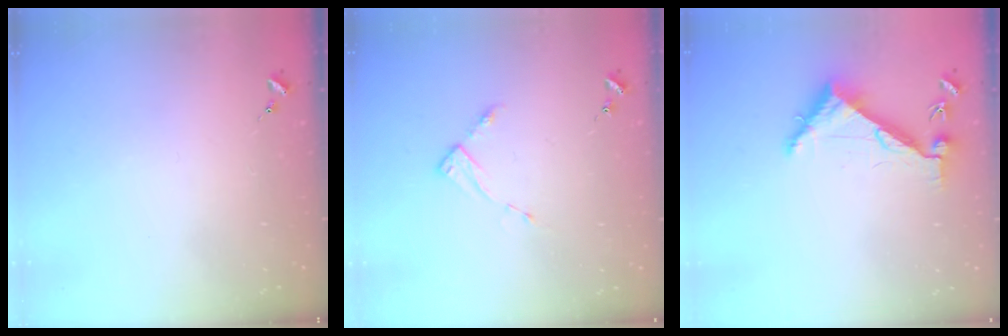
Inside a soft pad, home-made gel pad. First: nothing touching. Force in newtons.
{"total": 2.8, "press": 2.8, "slide": 0.4}
{"total": 6.2, "press": 6.2, "slide": 0.7}